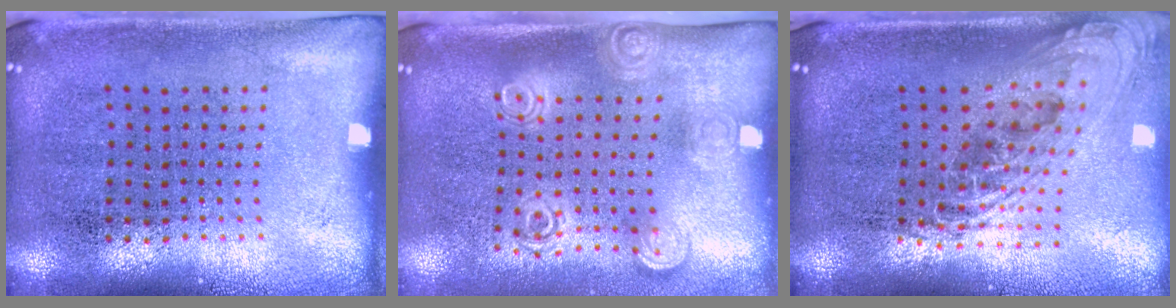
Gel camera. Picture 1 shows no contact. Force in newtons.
{"total": 1.7, "press": 1.3, "slide": 1.1}
{"total": 2.3, "press": 1.6, "slide": 1.6}